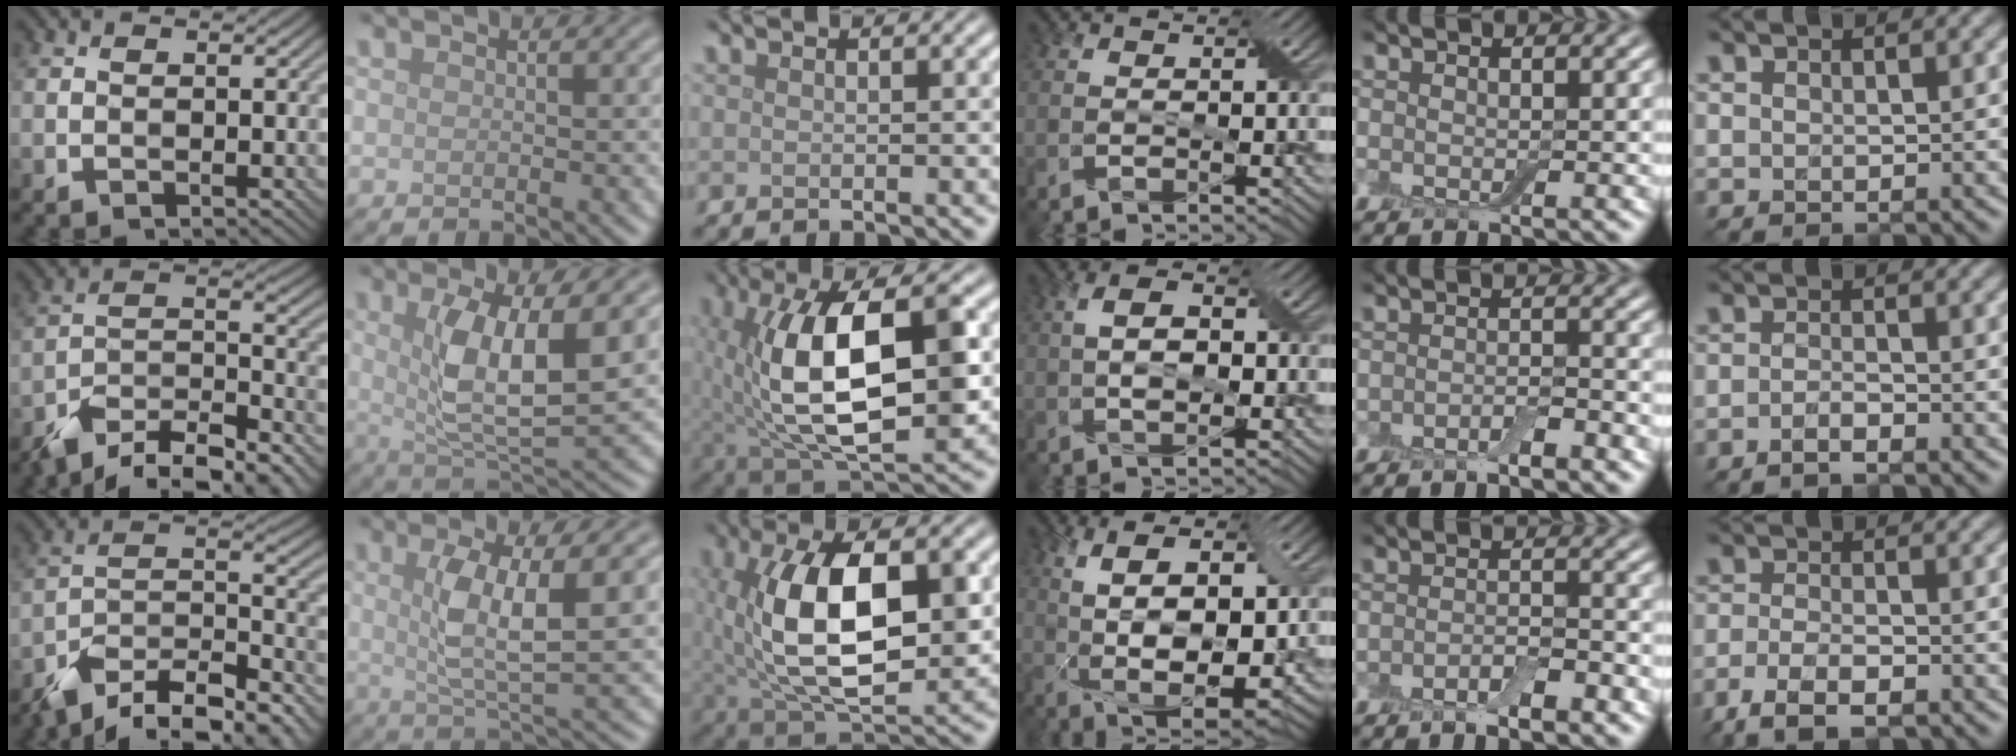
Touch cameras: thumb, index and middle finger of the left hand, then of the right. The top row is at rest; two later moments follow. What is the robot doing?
{"motion": "wrap", "object": "bandage"}